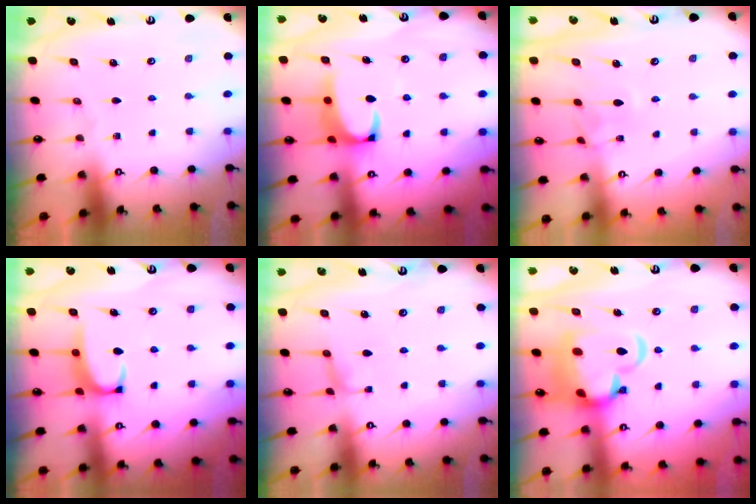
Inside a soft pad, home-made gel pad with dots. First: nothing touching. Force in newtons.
{"total": 2.4, "press": 2.2, "slide": 0.9}
{"total": 2.9, "press": 2.8, "slide": 0.4}
{"total": 2.2, "press": 2.1, "slide": 0.6}
{"total": 0.8, "press": 0.3, "slide": 0.7}
{"total": 9.9, "press": 9.7, "slide": 2.0}